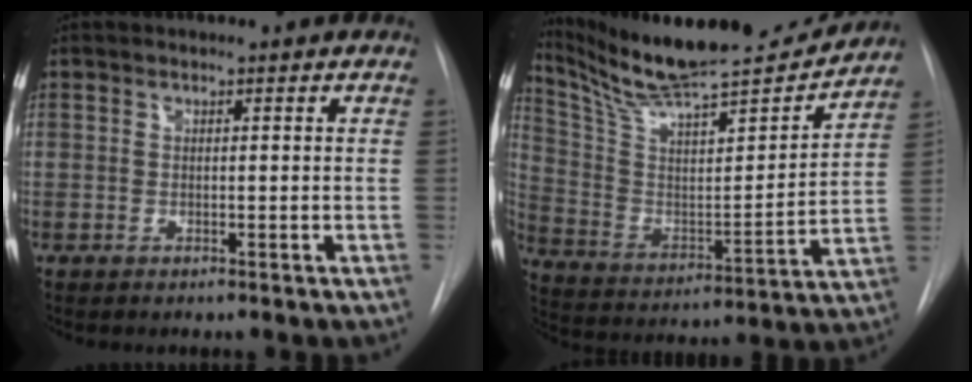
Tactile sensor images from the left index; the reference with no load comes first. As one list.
[{"total": 21.9, "force": [20.1, 1.5, 8.6], "torque": [-0.158, -0.034, 0.323]}]